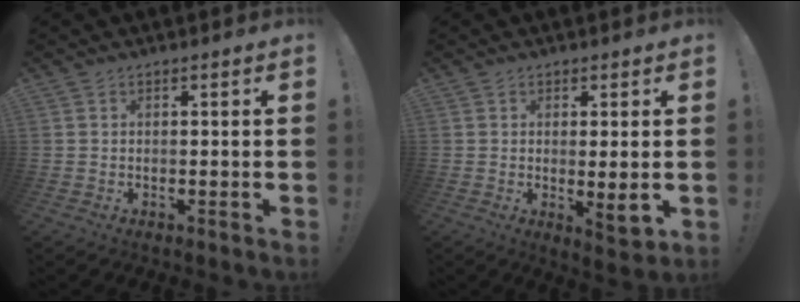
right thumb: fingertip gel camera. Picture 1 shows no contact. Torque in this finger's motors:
{"motor_torque": [0.00, 0.08, 0.21, 0.00, -0.06]}